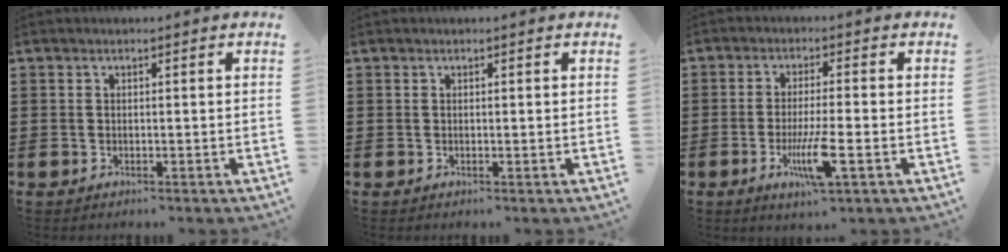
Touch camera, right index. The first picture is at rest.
{"total": 0.0}
{"total": 7.1, "force": [-2.6, 0.9, 6.6], "torque": [-0.133, -0.020, -0.047]}